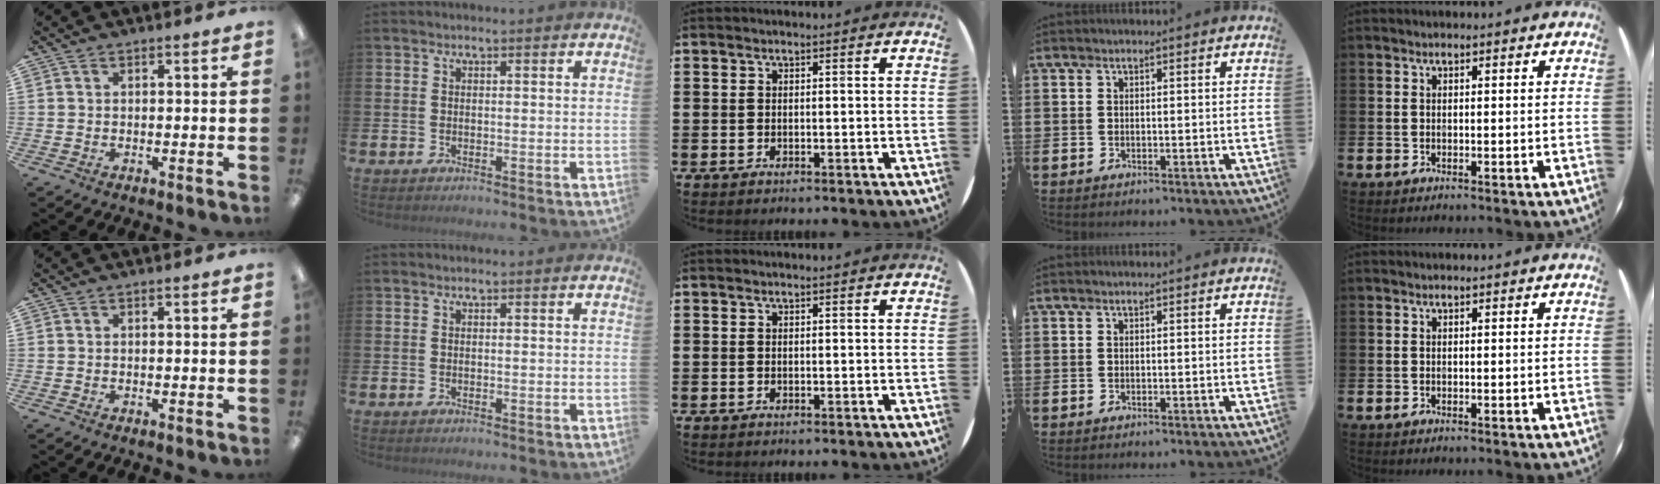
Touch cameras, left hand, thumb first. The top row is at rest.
{}